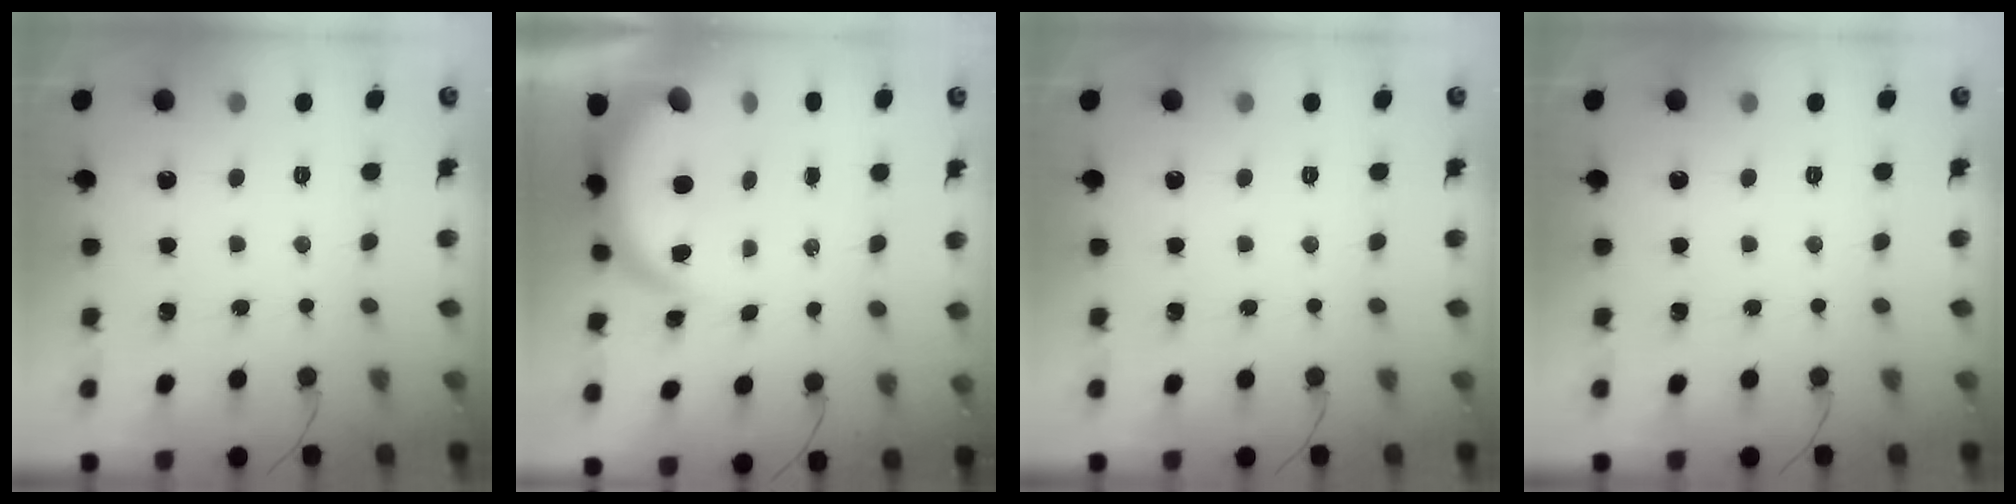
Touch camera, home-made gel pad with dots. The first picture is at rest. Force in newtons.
{"total": 5.8, "press": 5.7, "slide": 0.8}
{"total": 0.0}
{"total": 0.0}